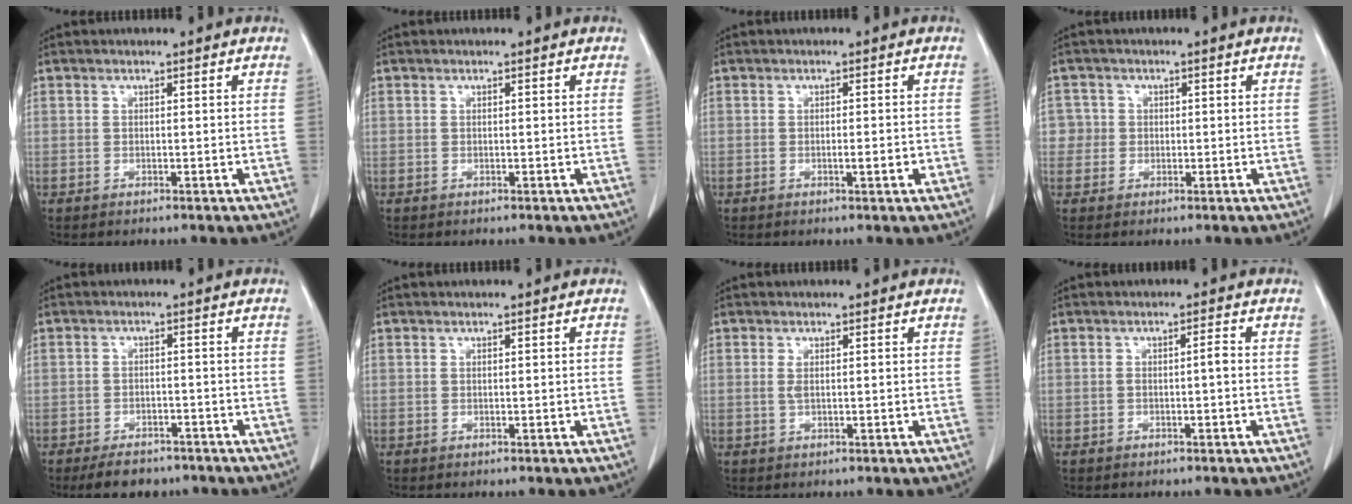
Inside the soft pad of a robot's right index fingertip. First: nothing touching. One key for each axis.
{"total": 0.0}
{"total": 1.7, "fx": -0.5, "fy": 0.2, "fz": 1.6, "tx": -0.026, "ty": -0.002, "tz": -0.006}
{"total": 2.7, "fx": 0.1, "fy": 2.7, "fz": -0.3, "tx": 0.023, "ty": 0.010, "tz": -0.002}
{"total": 6.1, "fx": -4.9, "fy": 2.8, "fz": 2.2, "tx": -0.033, "ty": 0.001, "tz": -0.069}
{"total": 0.0}
{"total": 1.2, "fx": 0.2, "fy": 0.3, "fz": 1.1, "tx": -0.028, "ty": -0.002, "tz": 0.004}
{"total": 1.4, "fx": -0.3, "fy": 0.1, "fz": 1.4, "tx": -0.023, "ty": 0.003, "tz": -0.005}